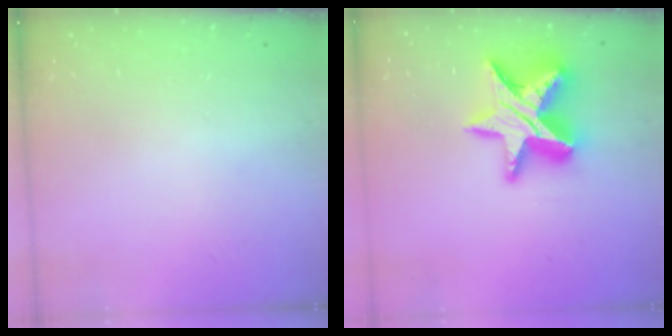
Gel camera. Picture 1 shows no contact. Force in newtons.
{"total": 18.3, "press": 18.3, "slide": 1.3}